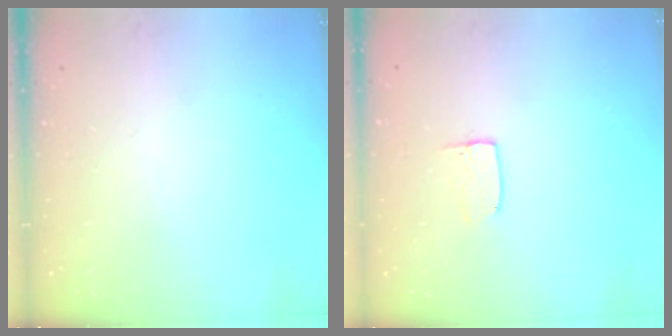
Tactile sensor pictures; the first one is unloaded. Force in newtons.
{"total": 3.6, "press": 3.6, "slide": 0.3}